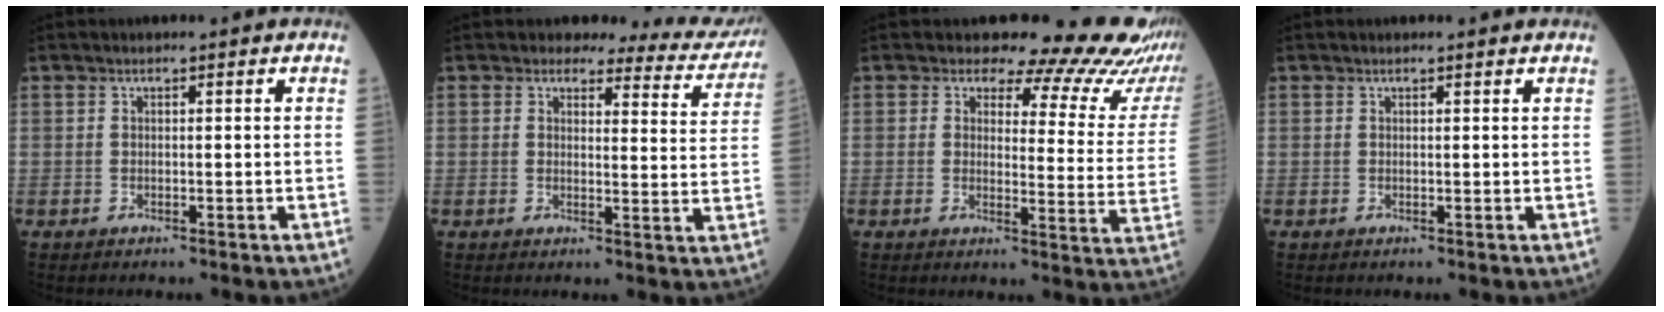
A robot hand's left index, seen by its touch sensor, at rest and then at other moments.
{"total": 11.1, "force": [10.7, 2.7, 1.3], "torque": [0.014, -0.051, 0.090]}
{"total": 15.6, "force": [14.9, 3.6, 2.8], "torque": [-0.001, -0.098, 0.128]}
{"total": 0.9, "force": [0.9, -0.1, 0.1], "torque": [-0.011, -0.004, 0.009]}